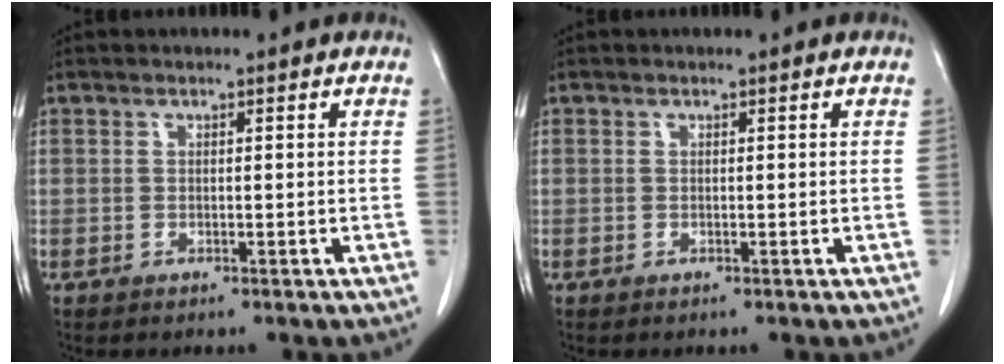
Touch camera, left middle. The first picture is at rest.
{"total": 0.0}